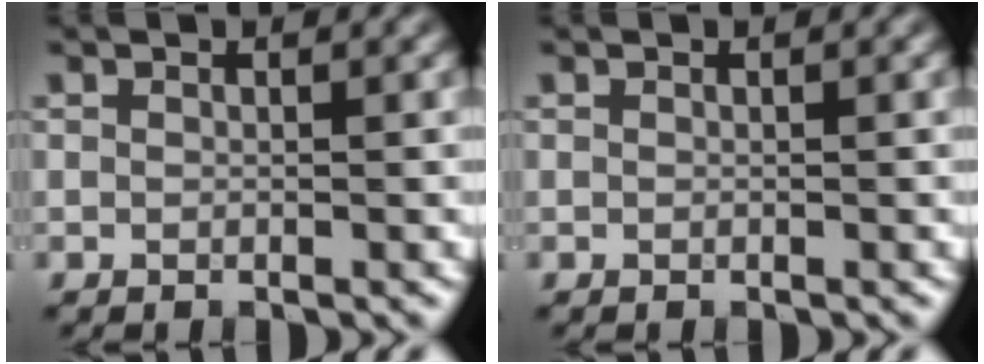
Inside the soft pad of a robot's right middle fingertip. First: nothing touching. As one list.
[{"total": 0.0}]